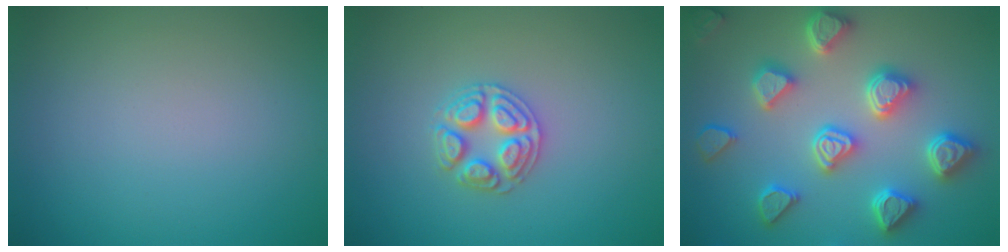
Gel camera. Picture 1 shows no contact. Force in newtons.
{"total": 2.5, "press": 2.5, "slide": 0.4}
{"total": 6.0, "press": 5.8, "slide": 1.8}